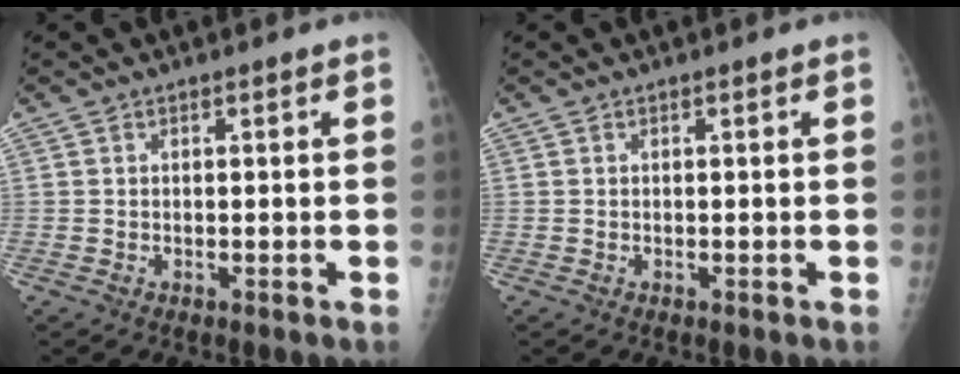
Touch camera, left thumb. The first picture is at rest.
{"total": 0.0}